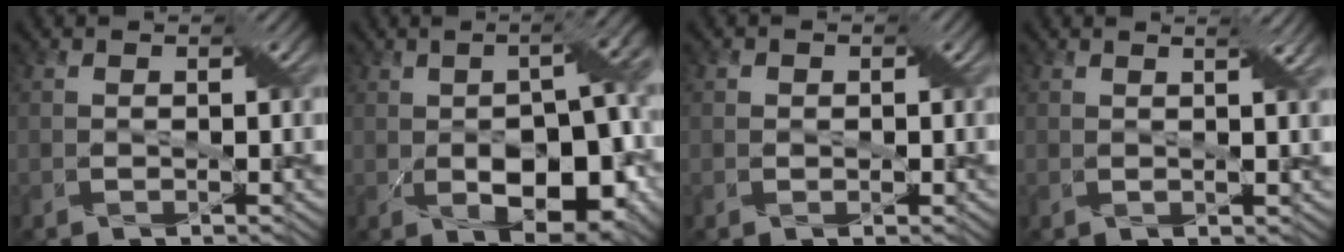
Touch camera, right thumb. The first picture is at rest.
{"total": 12.7, "force": [-2.3, 5.9, 11.0], "torque": [-0.160, -0.008, -0.029]}
{"total": 1.1, "force": [0.2, 1.1, 0.3], "torque": [-0.002, -0.001, 0.001]}
{"total": 2.3, "force": [1.2, 0.2, 2.0], "torque": [-0.033, -0.003, 0.019]}